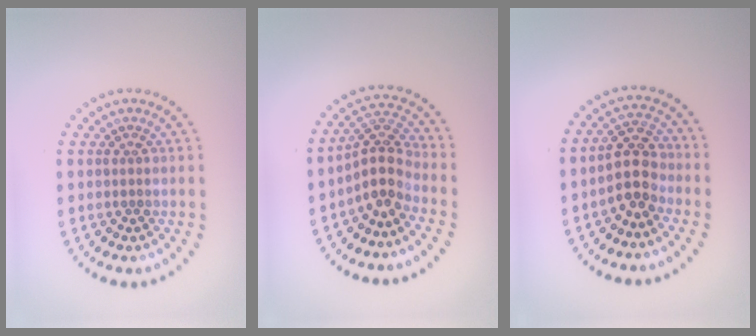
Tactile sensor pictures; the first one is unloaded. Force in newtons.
{"total": 3.7, "press": 2.8, "slide": 2.4}
{"total": 3.6, "press": 3.3, "slide": 1.3}